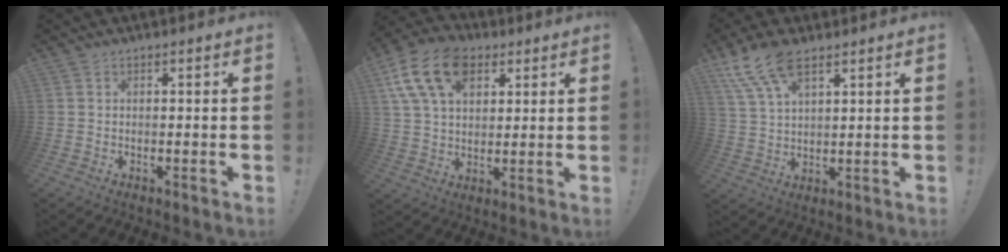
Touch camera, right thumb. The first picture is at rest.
{"total": 16.8, "force": [7.4, 11.2, 10.2], "torque": [-0.184, -0.025, 0.138]}
{"total": 10.7, "force": [7.1, 4.4, 6.7], "torque": [-0.126, -0.027, 0.137]}